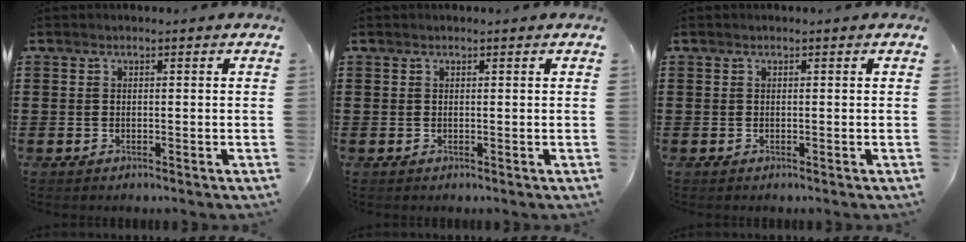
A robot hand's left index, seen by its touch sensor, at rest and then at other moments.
{"total": 0.0}
{"total": 0.0}